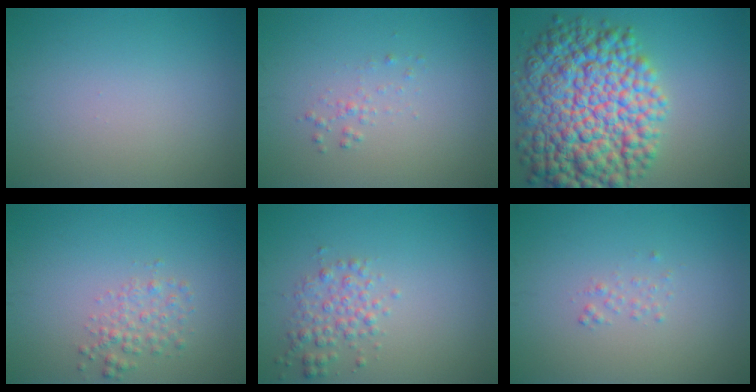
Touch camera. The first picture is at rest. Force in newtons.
{"total": 0.9, "press": 0.9, "slide": 0.0}
{"total": 14.0, "press": 14.0, "slide": 0.2}
{"total": 2.0, "press": 2.0, "slide": 0.1}
{"total": 2.4, "press": 2.4, "slide": 0.0}
{"total": 0.7, "press": 0.7, "slide": 0.1}